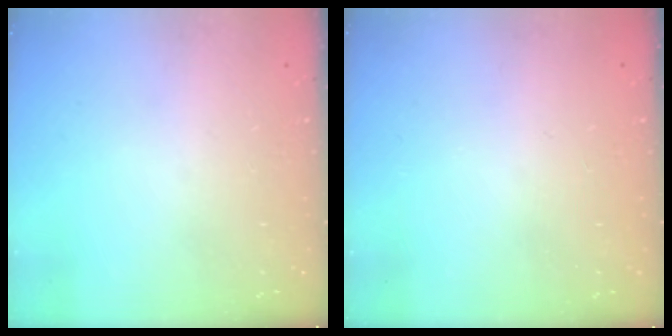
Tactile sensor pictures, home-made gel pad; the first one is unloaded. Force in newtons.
{"total": 0.0}